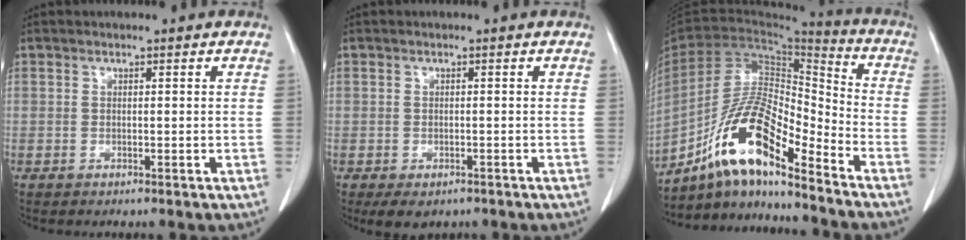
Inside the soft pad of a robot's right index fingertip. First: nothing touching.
{"total": 4.0, "force": [-2.7, 2.4, 1.7], "torque": [-0.019, -0.002, -0.033]}
{"total": 15.3, "force": [-10.3, 2.9, 10.9], "torque": [-0.205, 0.018, -0.186]}